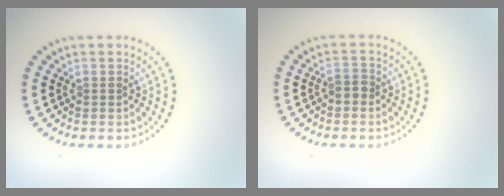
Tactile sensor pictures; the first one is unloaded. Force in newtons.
{"total": 1.3, "press": 1.2, "slide": 0.5}